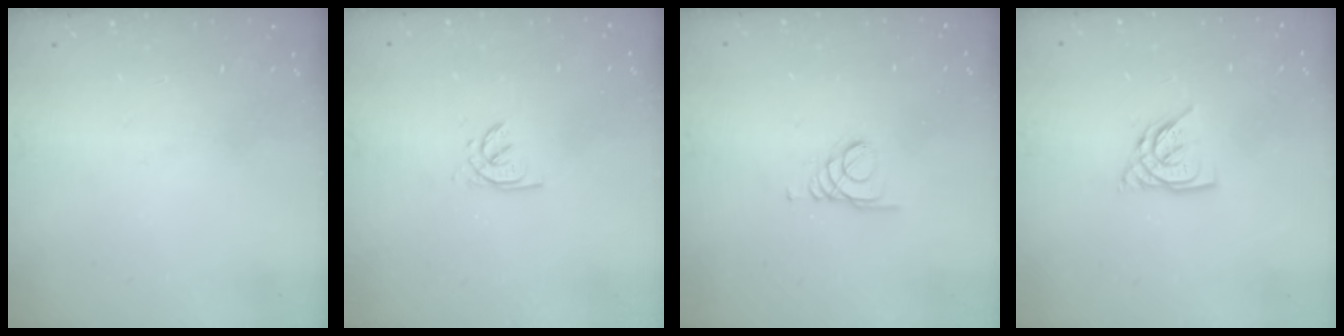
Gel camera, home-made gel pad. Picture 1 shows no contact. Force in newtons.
{"total": 2.2, "press": 2.2, "slide": 0.2}
{"total": 1.6, "press": 1.6, "slide": 0.0}
{"total": 6.8, "press": 6.8, "slide": 0.5}